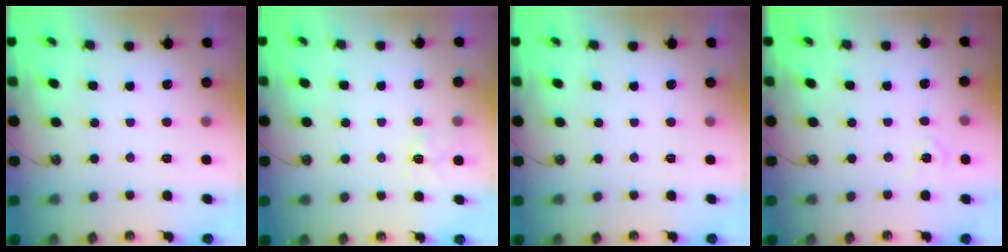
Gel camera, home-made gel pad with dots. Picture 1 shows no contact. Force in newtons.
{"total": 3.5, "press": 3.4, "slide": 0.5}
{"total": 0.0}
{"total": 5.1, "press": 5.0, "slide": 0.5}